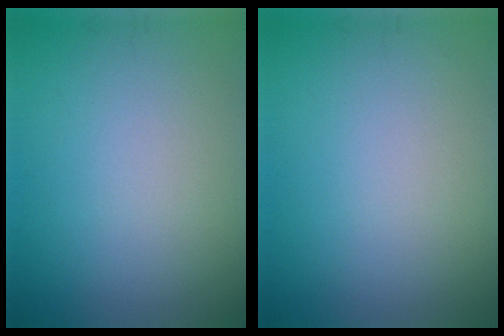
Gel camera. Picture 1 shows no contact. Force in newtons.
{"total": 0.0}